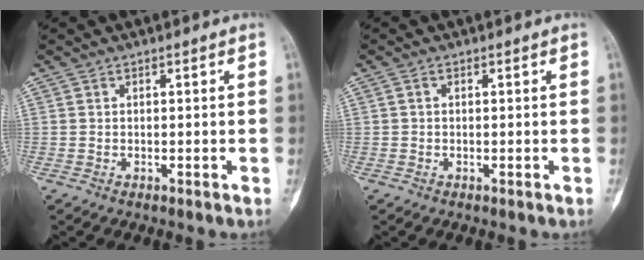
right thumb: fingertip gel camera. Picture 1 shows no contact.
{"total": 0.5, "force": [0.1, 0.3, 0.4], "torque": [-0.010, 0.002, 0.001]}